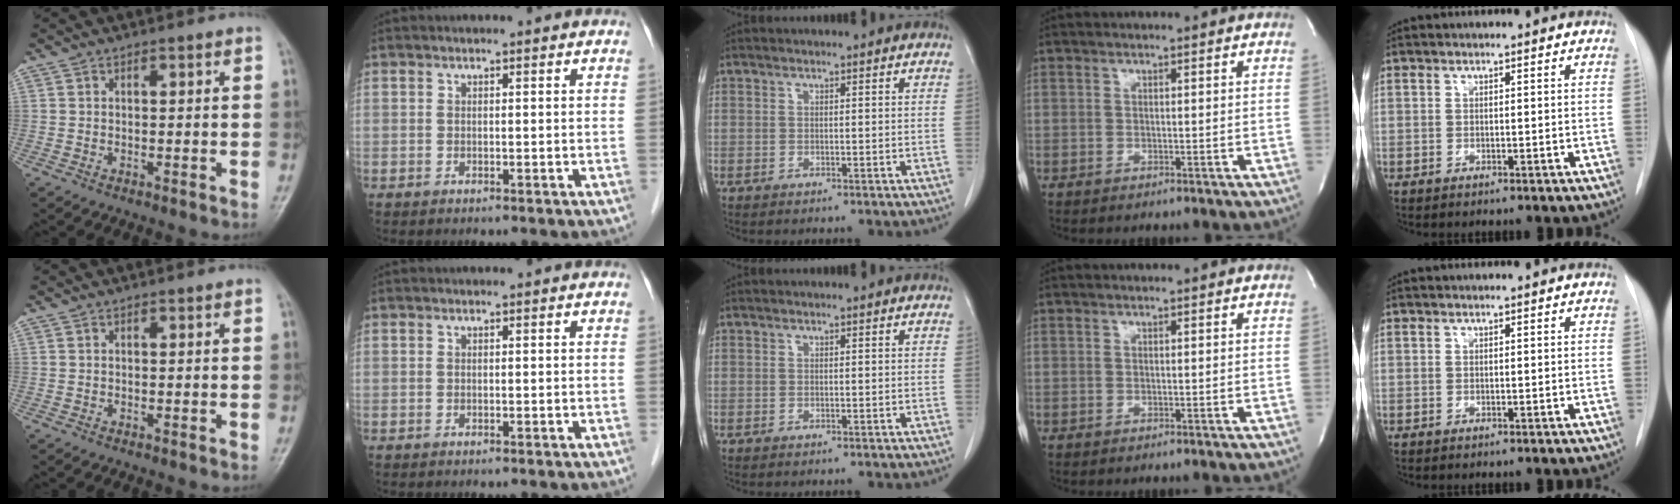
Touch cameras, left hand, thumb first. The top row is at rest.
{}